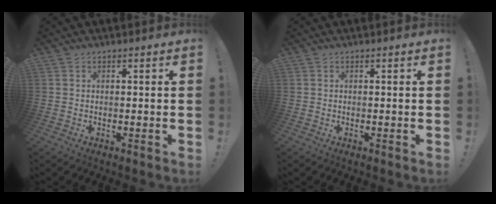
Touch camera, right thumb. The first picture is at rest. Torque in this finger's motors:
{"motor_torque": [0.00, 0.00, 0.00, 0.00, 0.00]}